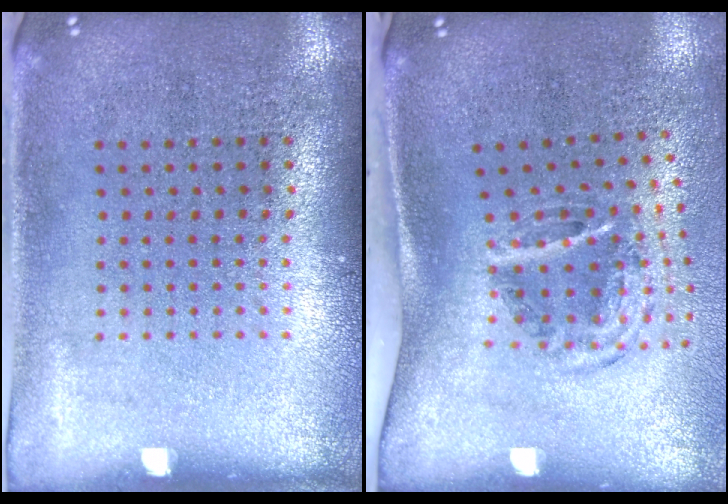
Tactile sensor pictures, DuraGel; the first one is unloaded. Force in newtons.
{"total": 2.1, "press": 1.2, "slide": 1.7}